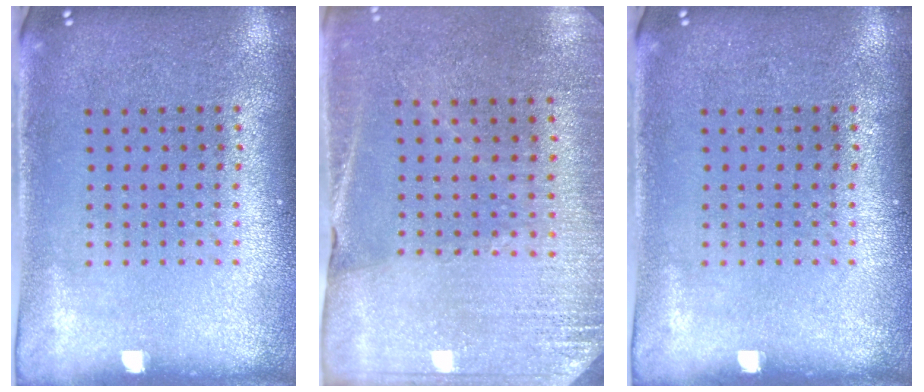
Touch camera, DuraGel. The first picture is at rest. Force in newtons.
{"total": 2.6, "press": 2.5, "slide": 0.6}
{"total": 0.0}